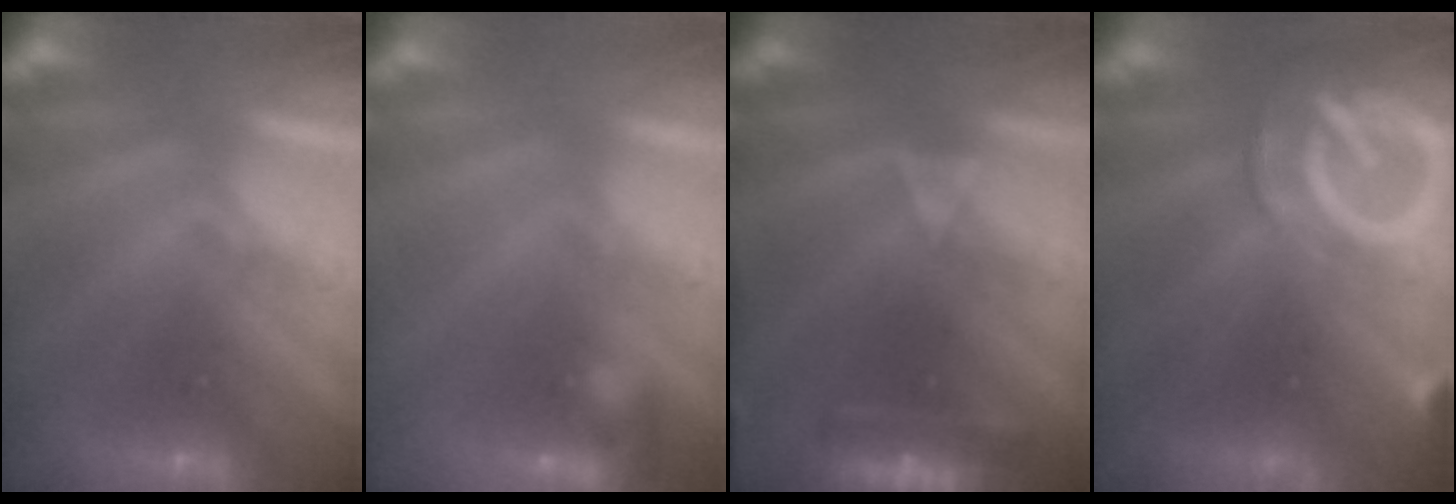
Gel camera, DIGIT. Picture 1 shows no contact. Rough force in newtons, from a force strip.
{"total": 3.3}
{"total": 8.6}
{"total": 7.6}